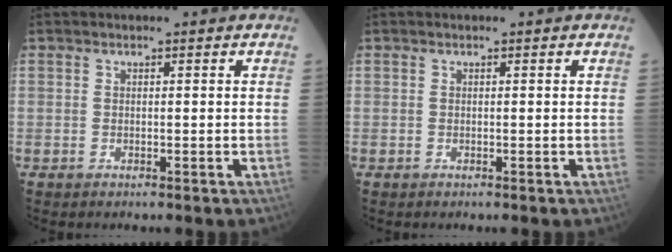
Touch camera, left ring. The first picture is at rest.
{"total": 0.0}